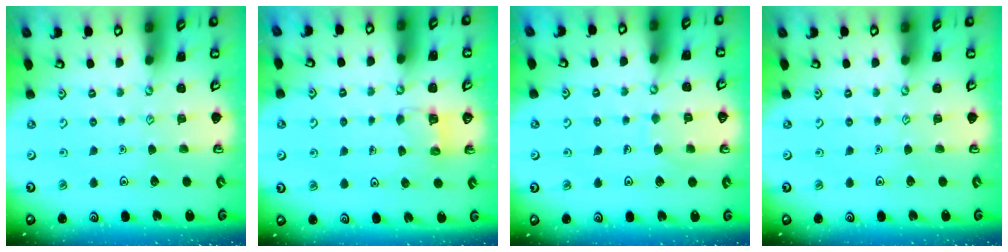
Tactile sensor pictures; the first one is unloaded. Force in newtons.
{"total": 3.5, "press": 3.5, "slide": 0.4}
{"total": 5.7, "press": 5.7, "slide": 0.3}
{"total": 0.0}